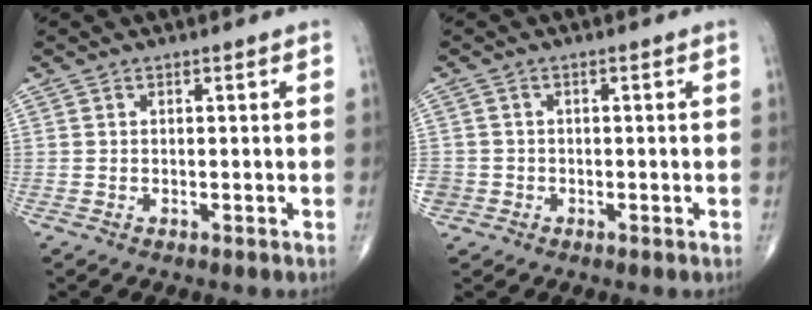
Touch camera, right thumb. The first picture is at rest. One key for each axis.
{"total": 3.1, "fx": -1.1, "fy": 2.8, "fz": 0.7, "tx": -0.011, "ty": 0.009, "tz": -0.022}